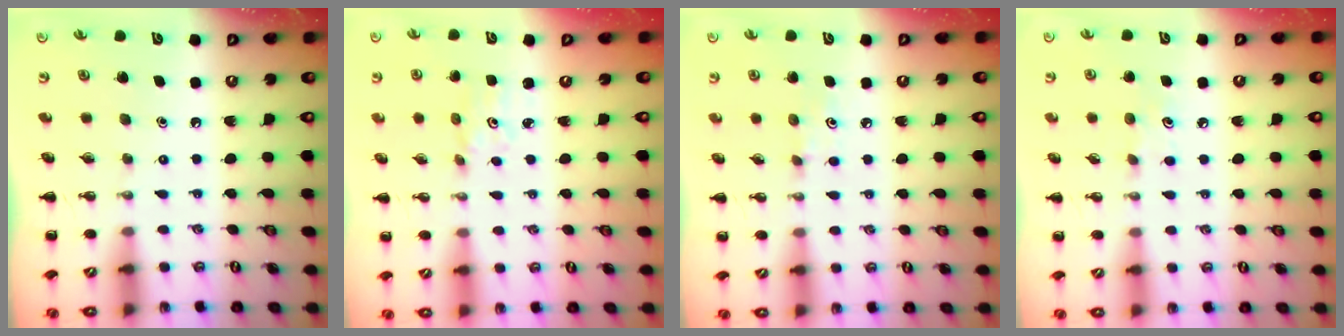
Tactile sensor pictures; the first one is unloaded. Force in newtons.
{"total": 1.6, "press": 1.6, "slide": 0.4}
{"total": 4.2, "press": 3.9, "slide": 1.4}
{"total": 6.2, "press": 6.0, "slide": 1.6}